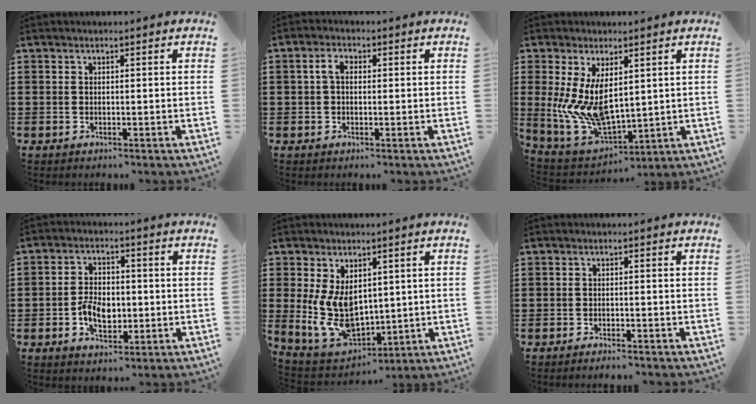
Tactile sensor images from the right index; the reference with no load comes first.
{"total": 2.7, "force": [0.3, 1.6, 2.2], "torque": [-0.053, 0.007, 0.001]}
{"total": 10.0, "force": [1.9, 5.2, 8.3], "torque": [-0.199, -0.026, 0.038]}
{"total": 5.4, "force": [-1.3, 3.3, 4.0], "torque": [-0.071, 0.004, -0.026]}
{"total": 10.4, "force": [1.4, 6.7, 7.8], "torque": [-0.165, -0.010, 0.029]}
{"total": 1.2, "force": [-1.1, -0.1, 0.2], "torque": [-0.007, 0.000, -0.022]}